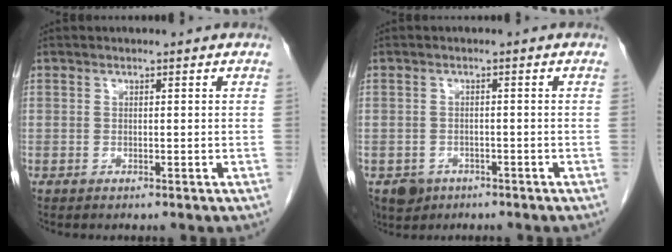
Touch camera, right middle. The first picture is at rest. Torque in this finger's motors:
{"motor_torque": [-0.05, 0.07, 0.00, -0.01]}